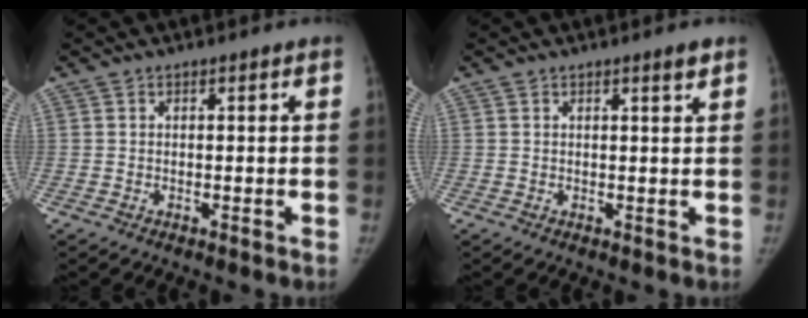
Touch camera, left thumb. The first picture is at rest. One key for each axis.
{"total": 1.6, "fx": 1.1, "fy": 0.1, "fz": 1.1, "tx": -0.015, "ty": -0.008, "tz": 0.018}